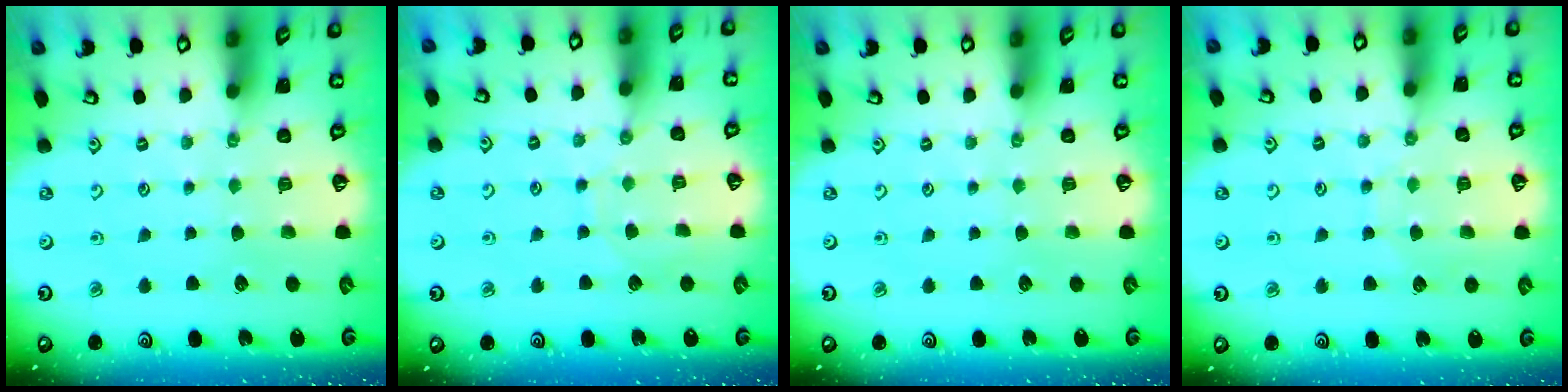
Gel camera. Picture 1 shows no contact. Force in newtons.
{"total": 5.3, "press": 5.2, "slide": 0.6}
{"total": 0.0}
{"total": 5.7, "press": 5.7, "slide": 0.6}